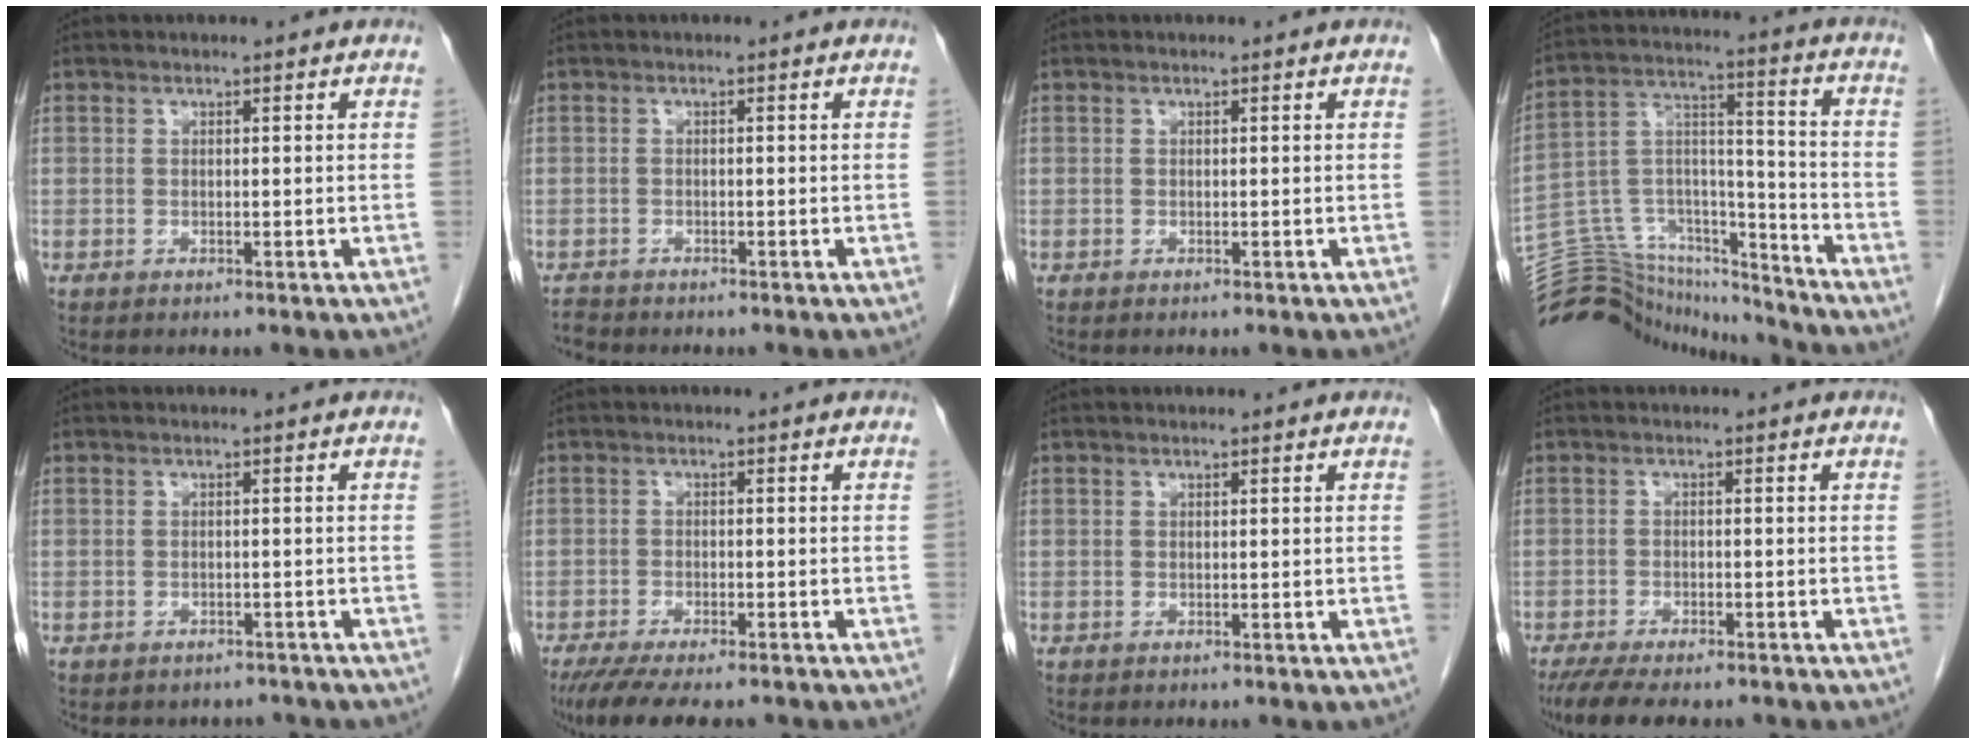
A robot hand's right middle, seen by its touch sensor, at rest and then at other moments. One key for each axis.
{"total": 1.4, "fx": -1.3, "fy": 0.2, "fz": -0.2, "tx": -0.002, "ty": -0.006, "tz": -0.025}
{"total": 0.0}
{"total": 23.3, "fx": -22.2, "fy": 5.1, "fz": 4.6, "tx": -0.123, "ty": 0.039, "tz": -0.354}
{"total": 3.6, "fx": -3.2, "fy": 1.8, "fz": 0.1, "tx": -0.002, "ty": 0.009, "tz": -0.039}
{"total": 11.4, "fx": -9.4, "fy": 2.8, "fz": 5.9, "tx": -0.097, "ty": -0.016, "tz": -0.140}
{"total": 0.0}
{"total": 9.8, "fx": -8.0, "fy": 2.6, "fz": 5.1, "tx": -0.075, "ty": -0.010, "tz": -0.121}